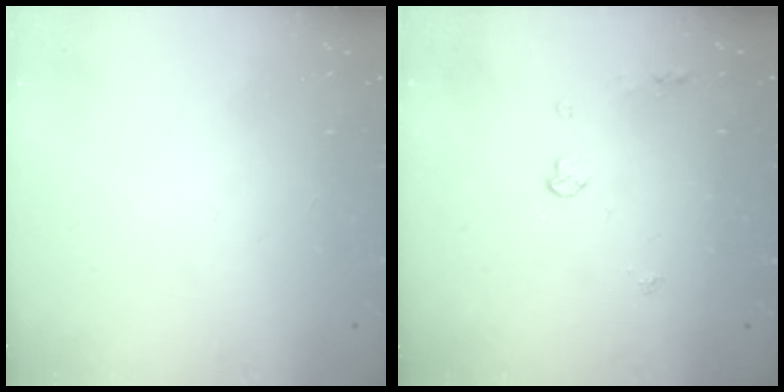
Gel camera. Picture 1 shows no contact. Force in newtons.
{"total": 3.6, "press": 3.6, "slide": 0.6}